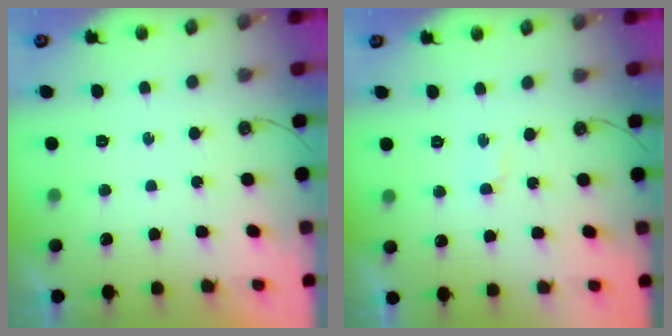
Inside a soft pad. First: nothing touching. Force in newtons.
{"total": 1.8, "press": 1.4, "slide": 1.1}